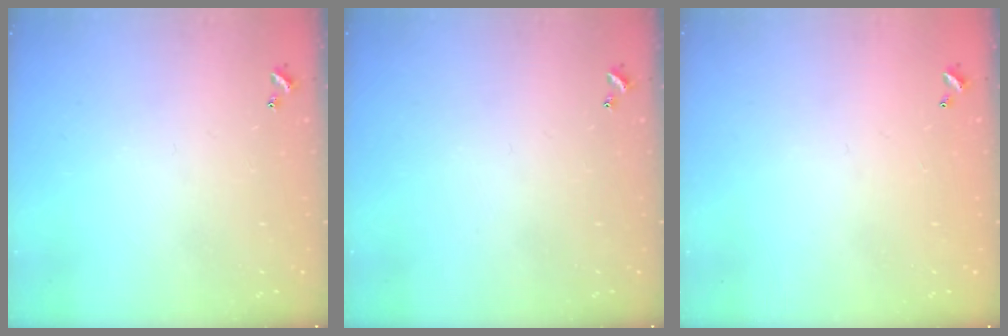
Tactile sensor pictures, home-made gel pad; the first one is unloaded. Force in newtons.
{"total": 0.0}
{"total": 2.7, "press": 2.7, "slide": 0.1}